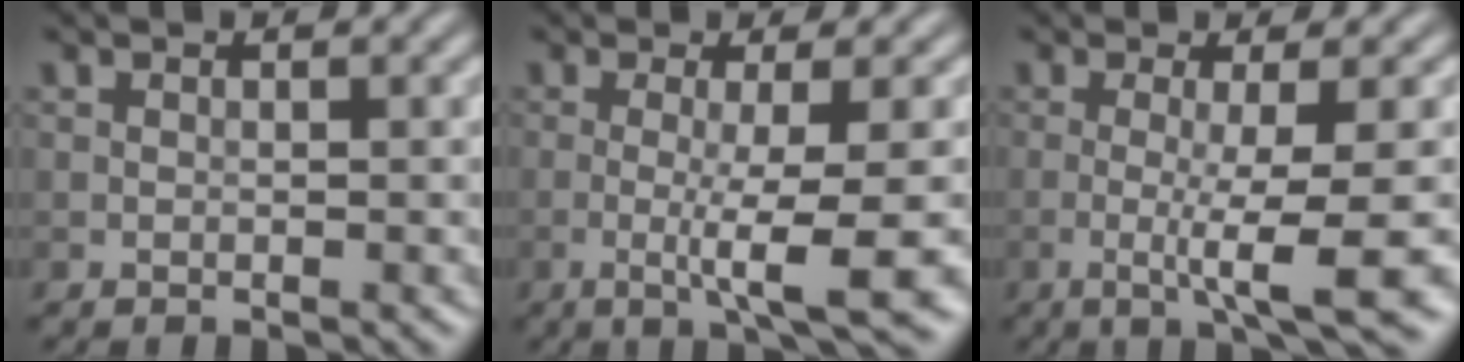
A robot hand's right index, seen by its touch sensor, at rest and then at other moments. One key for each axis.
{"total": 7.2, "fx": -1.5, "fy": 1.3, "fz": 6.9, "tx": -0.106, "ty": -0.012, "tz": -0.026}
{"total": 7.2, "fx": -1.5, "fy": 1.2, "fz": 6.9, "tx": -0.105, "ty": -0.010, "tz": -0.026}